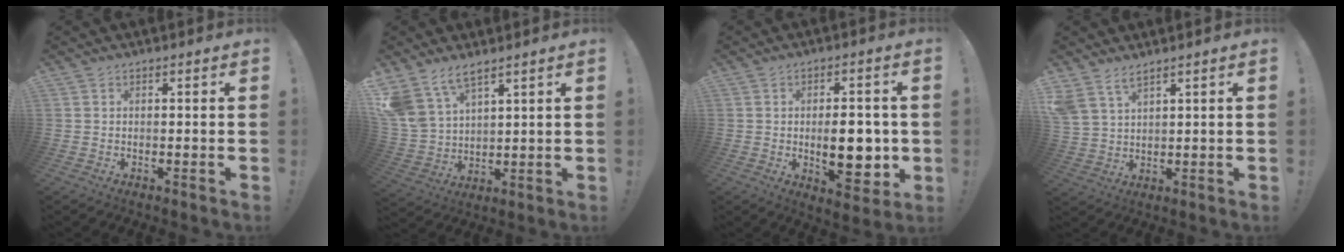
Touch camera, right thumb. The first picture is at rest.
{"total": 10.8, "force": [7.9, 5.4, 5.1], "torque": [-0.120, -0.044, 0.158]}
{"total": 13.2, "force": [-1.3, 6.5, 11.4], "torque": [-0.149, -0.002, -0.019]}
{"total": 5.8, "force": [4.6, 2.4, 2.7], "torque": [-0.061, -0.019, 0.092]}